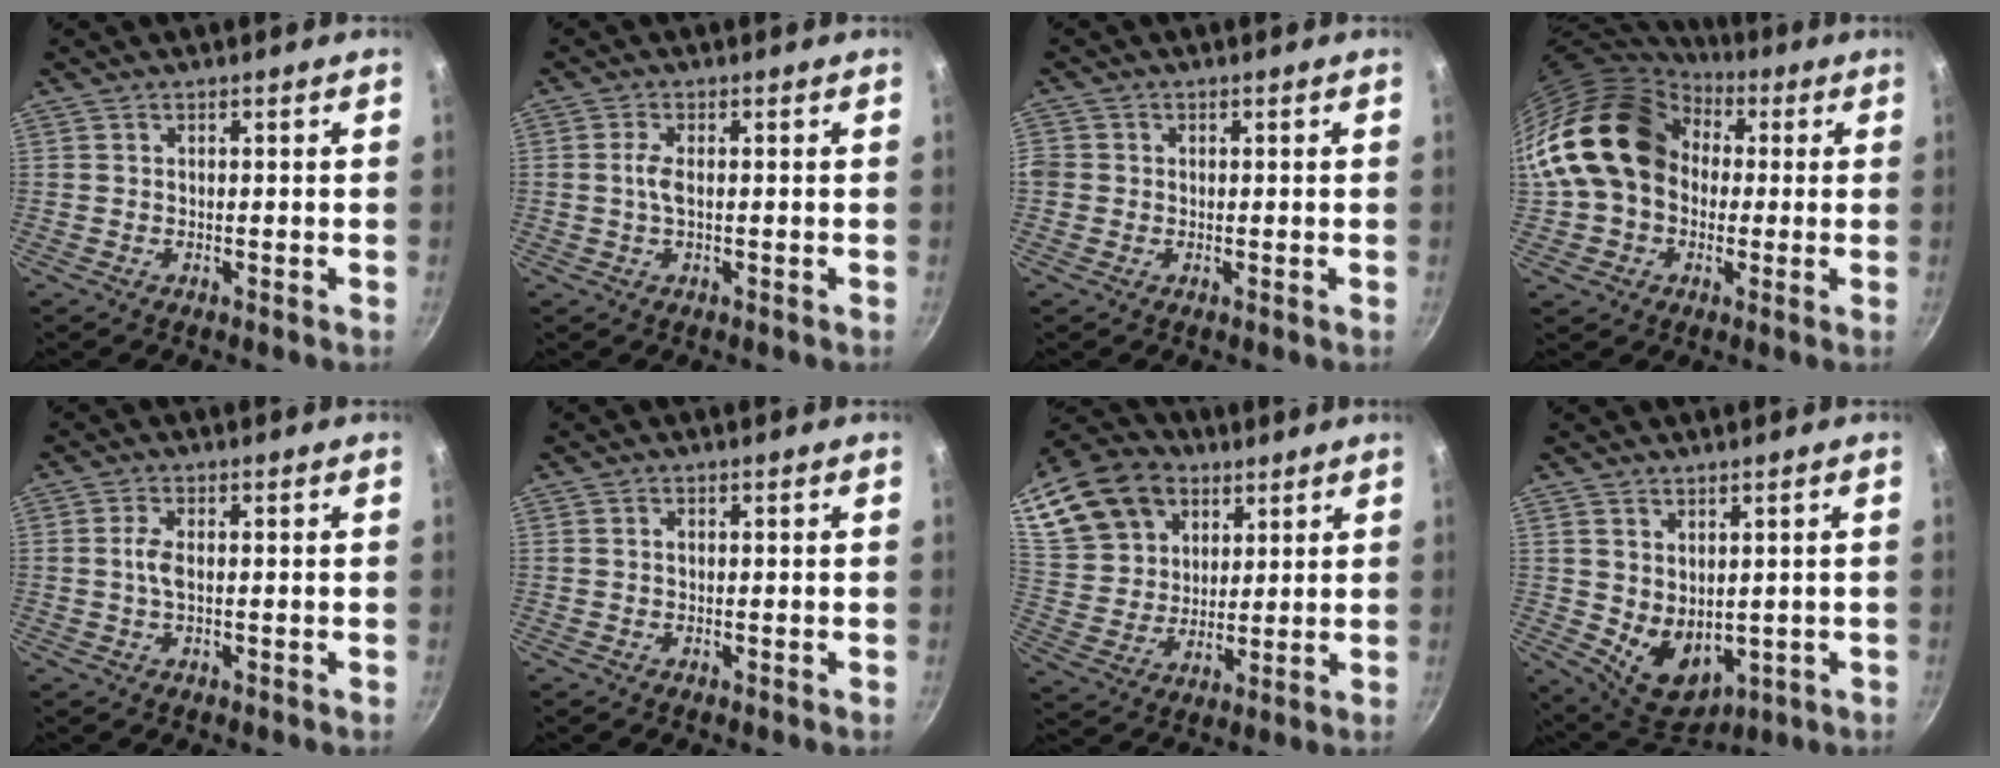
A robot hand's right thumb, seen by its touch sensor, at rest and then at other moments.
{"total": 2.6, "force": [0.0, 0.9, 2.4], "torque": [-0.059, 0.003, -0.004]}
{"total": 2.3, "force": [-0.4, 2.2, 0.7], "torque": [-0.009, 0.003, -0.011]}
{"total": 18.7, "force": [2.9, 14.7, 11.3], "torque": [-0.183, 0.040, 0.045]}
{"total": 2.9, "force": [0.0, 1.2, 2.6], "torque": [-0.061, 0.004, -0.003]}
{"total": 0.5, "force": [0.0, 0.4, 0.3], "torque": [-0.006, 0.003, 0.002]}
{"total": 23.6, "force": [11.8, 17.3, 10.9], "torque": [-0.236, 0.006, 0.225]}
{"total": 8.8, "force": [1.0, 6.2, 6.2], "torque": [-0.074, -0.026, 0.041]}